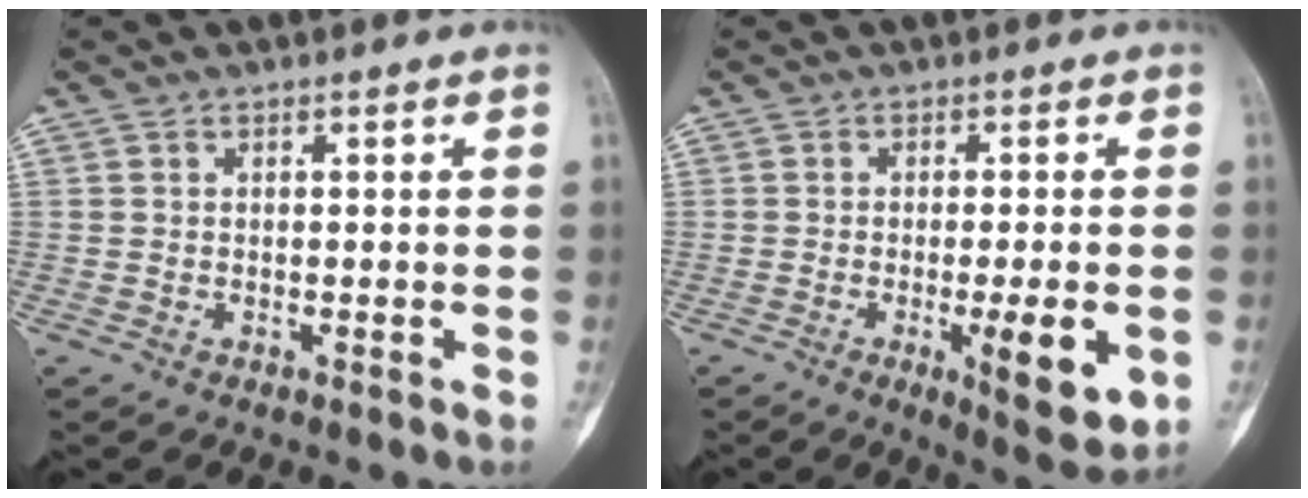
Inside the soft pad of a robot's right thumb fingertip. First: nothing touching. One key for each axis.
{"total": 9.1, "fx": -2.4, "fy": 2.2, "fz": 8.5, "tx": -0.116, "ty": -0.015, "tz": -0.029}